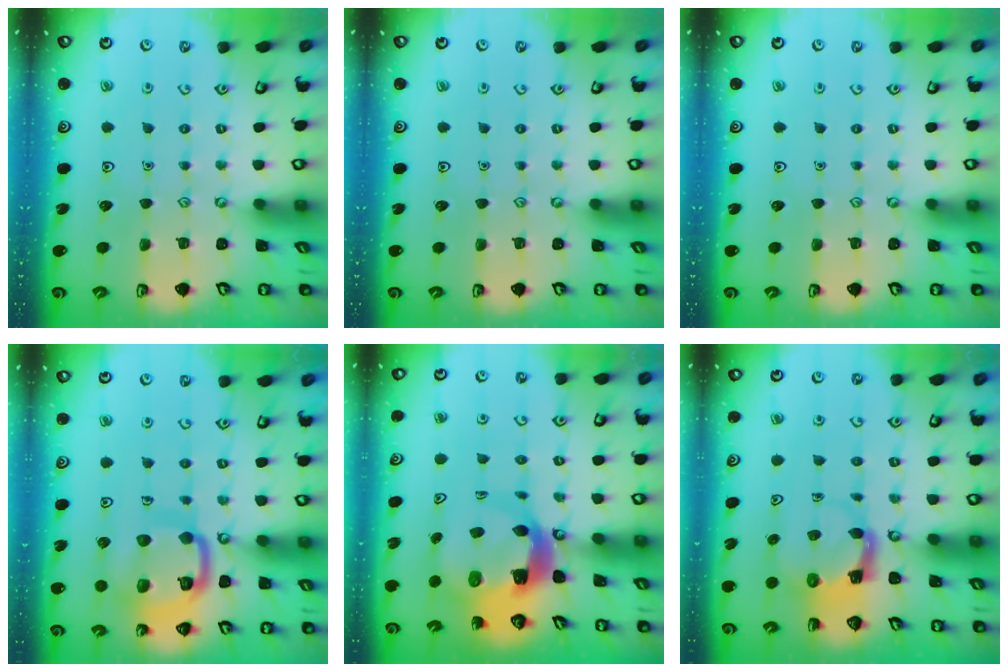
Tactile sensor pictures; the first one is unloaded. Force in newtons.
{"total": 0.0}
{"total": 0.0}
{"total": 15.2, "press": 15.1, "slide": 1.7}
{"total": 8.7, "press": 8.5, "slide": 1.4}
{"total": 4.0, "press": 3.9, "slide": 0.7}